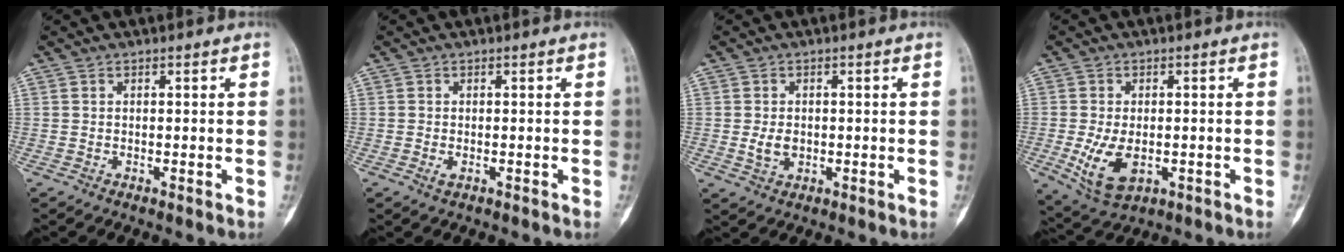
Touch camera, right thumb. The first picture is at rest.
{"total": 1.1, "force": [-0.5, 0.5, 0.9], "torque": [-0.022, -0.003, -0.009]}
{"total": 3.1, "force": [-0.3, 2.2, 2.2], "torque": [-0.035, -0.001, -0.001]}
{"total": 7.6, "force": [-1.8, 4.3, 5.9], "torque": [-0.111, -0.010, -0.022]}